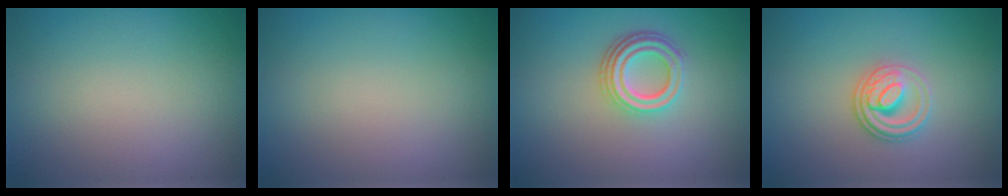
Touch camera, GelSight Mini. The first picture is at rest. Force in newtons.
{"total": 0.0}
{"total": 4.1, "press": 3.1, "slide": 2.6}
{"total": 2.7, "press": 2.5, "slide": 0.9}